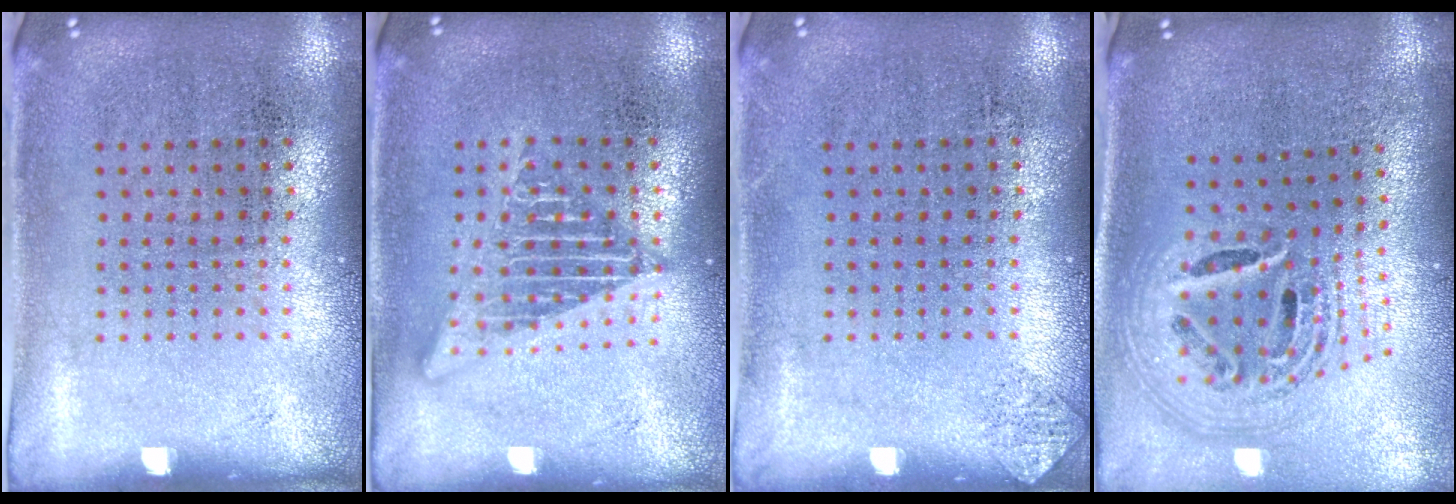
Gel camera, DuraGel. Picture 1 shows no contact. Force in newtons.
{"total": 2.2, "press": 2.2, "slide": 0.2}
{"total": 0.6, "press": 0.6, "slide": 0.2}
{"total": 2.7, "press": 1.9, "slide": 1.9}